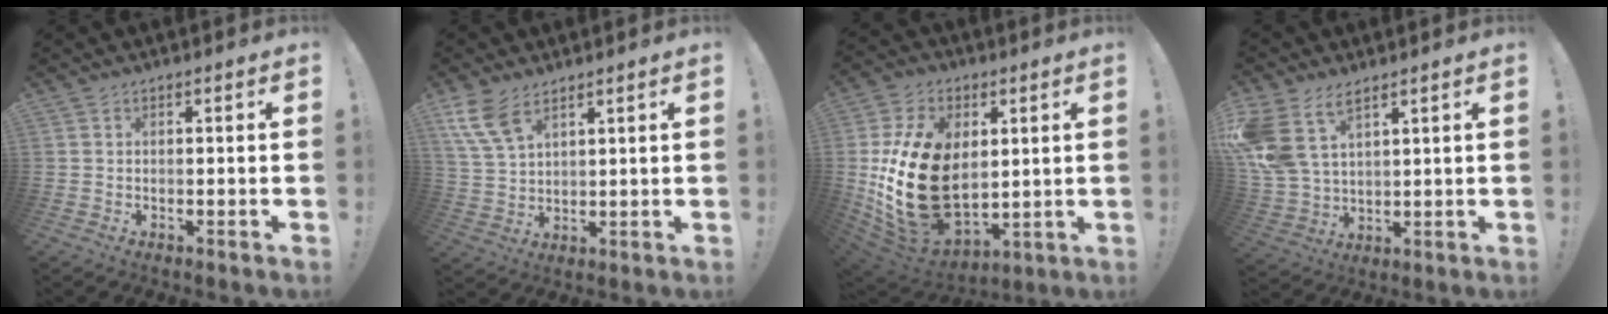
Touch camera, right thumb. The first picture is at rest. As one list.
[{"total": 8.7, "force": [5.8, 3.9, 5.2], "torque": [-0.104, -0.025, 0.112]}, {"total": 26.5, "force": [1.6, 17.9, 19.5], "torque": [-0.381, -0.016, 0.043]}, {"total": 12.0, "force": [6.9, 6.8, 7.0], "torque": [-0.154, -0.032, 0.136]}]